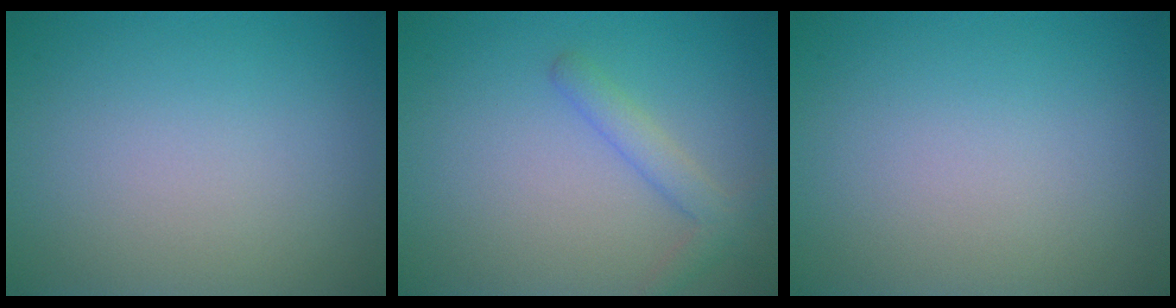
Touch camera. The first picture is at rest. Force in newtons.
{"total": 2.3, "press": 2.3, "slide": 0.1}
{"total": 0.0}